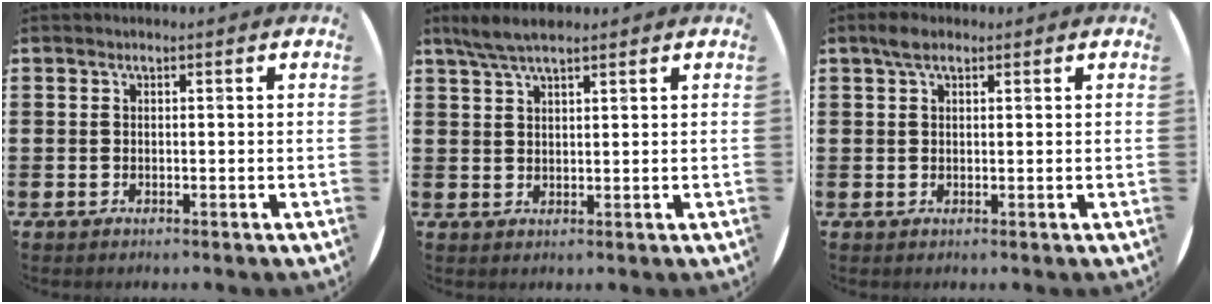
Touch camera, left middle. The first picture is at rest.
{"total": 3.9, "force": [3.1, 0.6, 2.3], "torque": [-0.050, 0.004, 0.057]}
{"total": 2.1, "force": [1.5, 1.0, 1.2], "torque": [-0.019, 0.004, 0.024]}